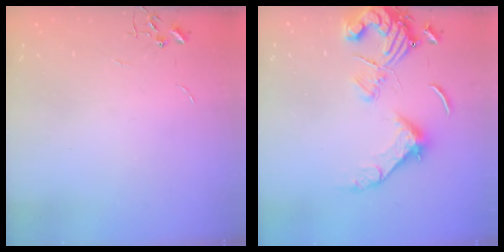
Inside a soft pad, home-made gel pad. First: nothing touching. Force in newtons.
{"total": 14.4, "press": 14.3, "slide": 1.9}